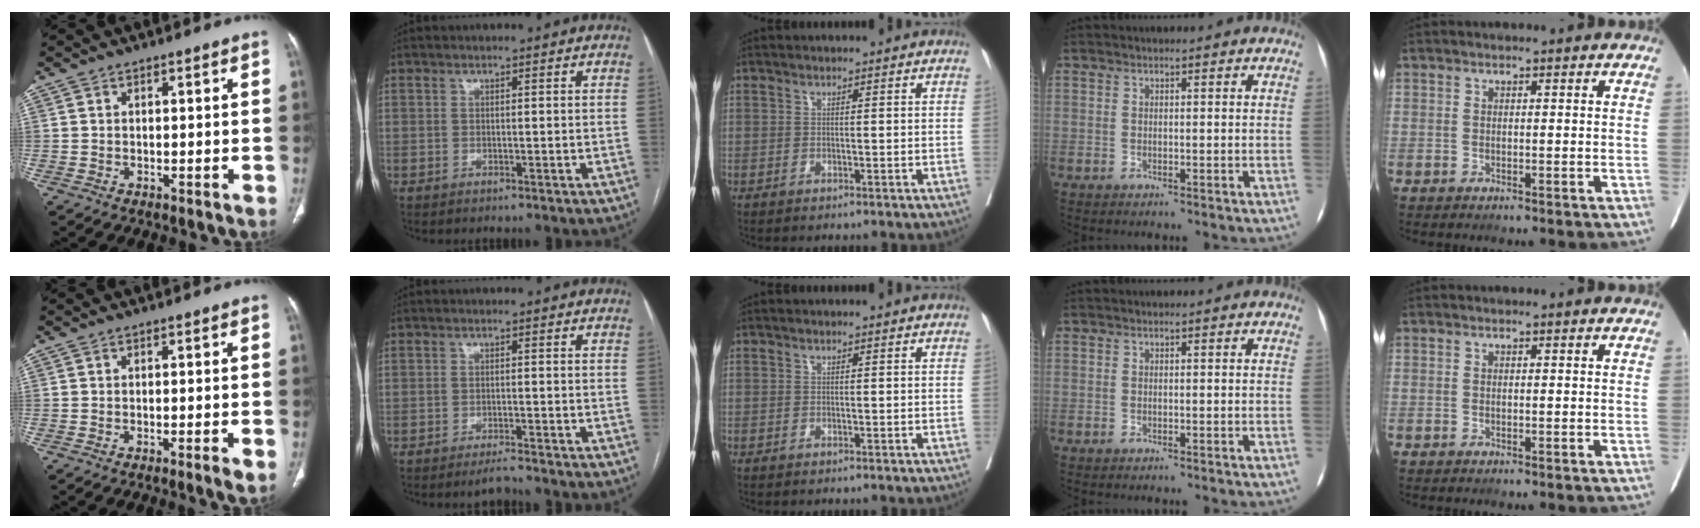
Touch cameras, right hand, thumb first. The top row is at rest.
{"thumb": {"total": 2.3, "force": [-0.9, 0.2, 2.1], "torque": [-0.033, -0.005, -0.015]}, "index": {"total": 2.3, "force": [-2.1, -0.1, 0.9], "torque": [-0.017, -0.008, -0.035]}}